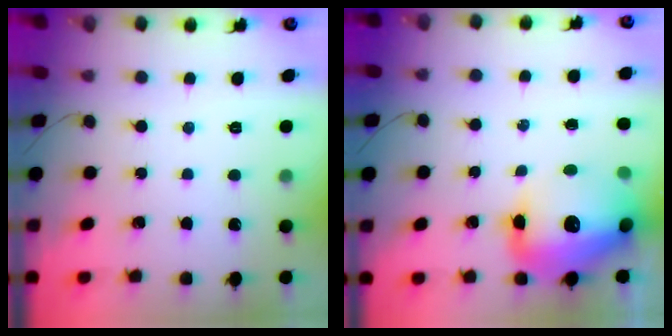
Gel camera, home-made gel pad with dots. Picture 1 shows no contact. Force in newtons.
{"total": 18.8, "press": 18.1, "slide": 4.8}